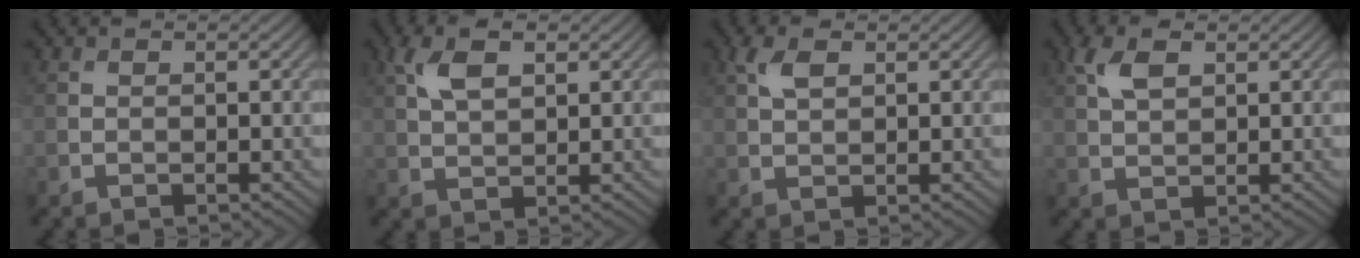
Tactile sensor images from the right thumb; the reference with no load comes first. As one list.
[{"total": 5.3, "force": [2.3, 2.5, 4.0], "torque": [-0.093, 0.007, 0.045]}, {"total": 2.9, "force": [1.4, 1.4, 2.1], "torque": [-0.052, 0.005, 0.029]}, {"total": 4.1, "force": [2.0, 2.0, 3.0], "torque": [-0.073, 0.008, 0.040]}]